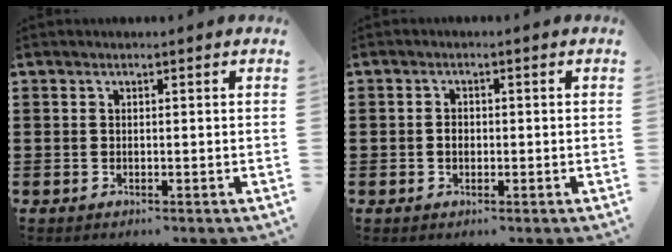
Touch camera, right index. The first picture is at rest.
{"total": 1.5, "force": [-0.2, 1.1, 1.1], "torque": [-0.022, 0.006, -0.006]}